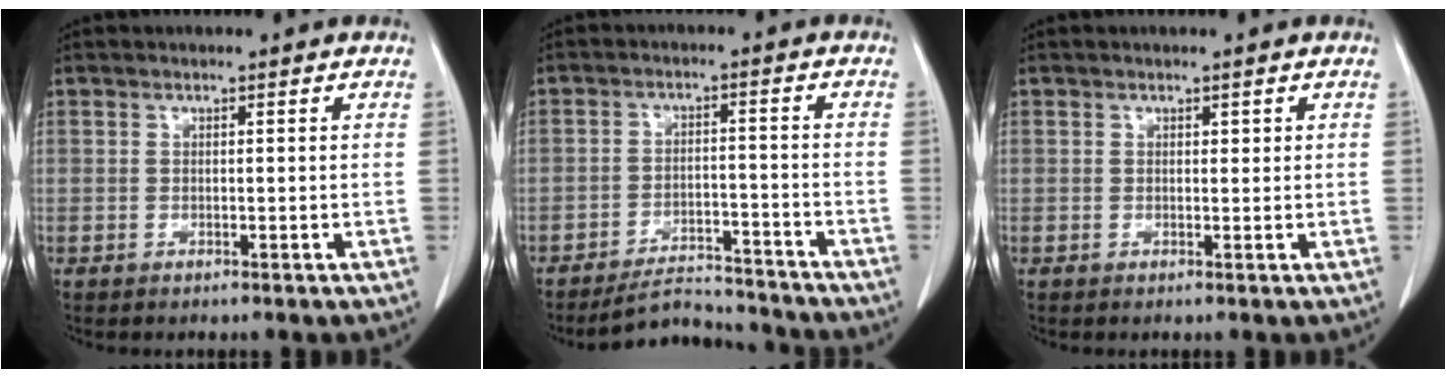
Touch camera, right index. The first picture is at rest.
{"total": 7.0, "force": [-6.9, 1.3, 0.2], "torque": [0.000, 0.011, -0.113]}
{"total": 0.6, "force": [0.3, 0.4, 0.3], "torque": [0.000, -0.001, 0.003]}